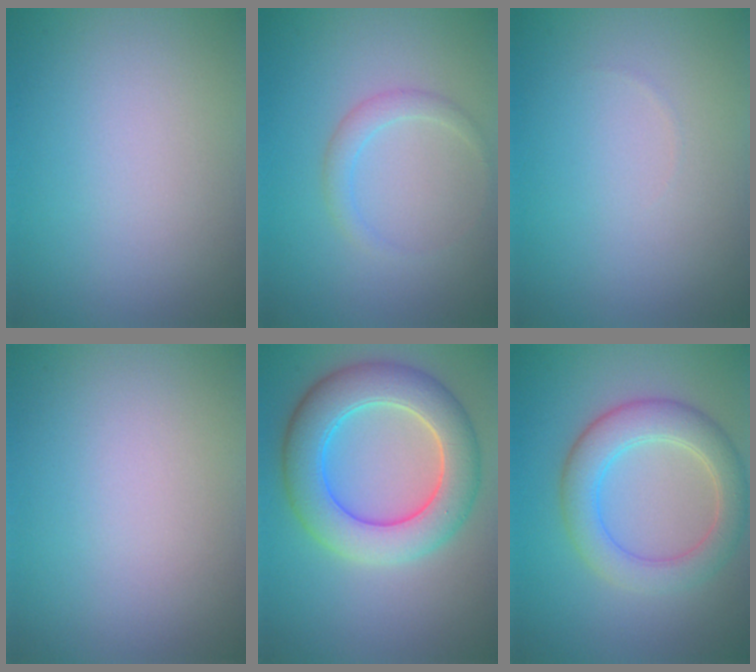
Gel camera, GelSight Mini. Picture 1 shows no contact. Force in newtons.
{"total": 1.5, "press": 1.5, "slide": 0.1}
{"total": 0.0}
{"total": 0.0}
{"total": 7.6, "press": 7.6, "slide": 0.3}
{"total": 5.0, "press": 5.0, "slide": 0.1}